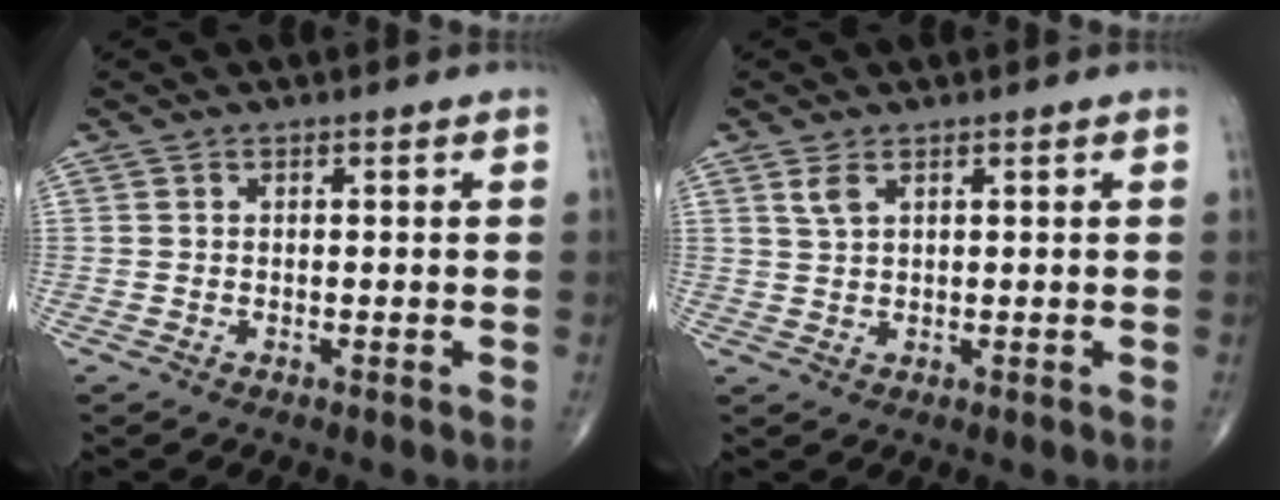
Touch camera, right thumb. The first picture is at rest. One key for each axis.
{"total": 2.1, "fx": 1.2, "fy": 0.8, "fz": 1.4, "tx": -0.032, "ty": 0.002, "tz": 0.031}